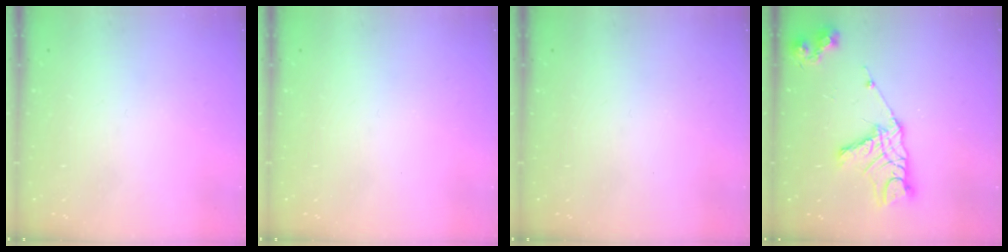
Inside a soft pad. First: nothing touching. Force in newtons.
{"total": 0.0}
{"total": 0.0}
{"total": 16.2, "press": 16.2, "slide": 1.3}